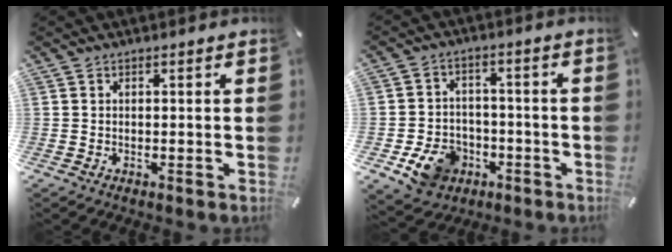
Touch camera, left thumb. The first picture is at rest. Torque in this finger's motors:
{"motor_torque": [1.29, 1.67, 0.15, 0.12, 0.17]}